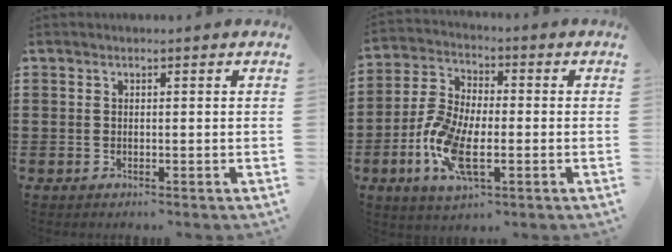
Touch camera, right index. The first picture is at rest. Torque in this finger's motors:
{"motor_torque": [2.14, 0.00, 1.05, 0.21]}